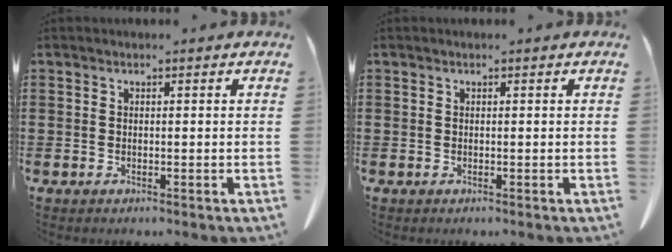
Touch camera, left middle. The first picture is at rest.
{"total": 0.0}